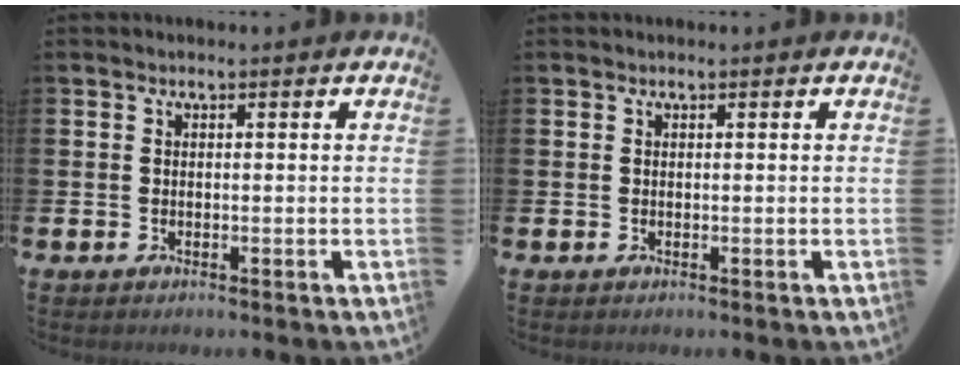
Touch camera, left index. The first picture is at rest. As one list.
[{"total": 0.0}]